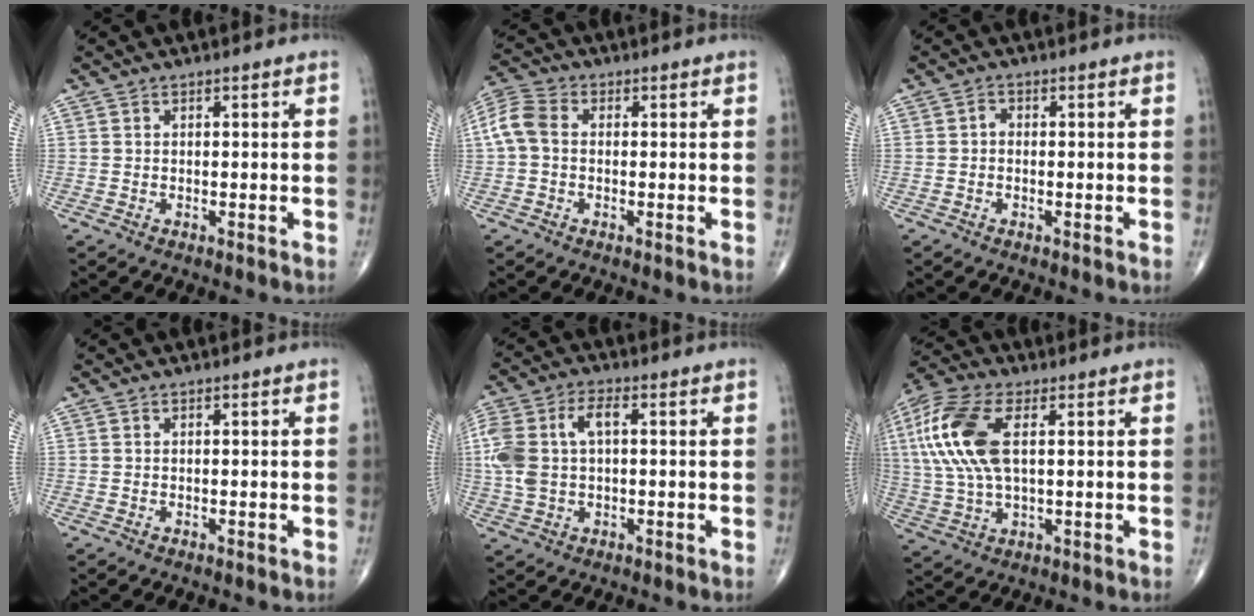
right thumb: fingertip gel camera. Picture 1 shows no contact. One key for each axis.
{"total": 6.4, "fx": 0.0, "fy": 4.6, "fz": 4.5, "tx": -0.102, "ty": 0.020, "tz": -0.009}
{"total": 1.0, "fx": -0.2, "fy": 0.8, "fz": 0.6, "tx": -0.004, "ty": 0.002, "tz": -0.008}
{"total": 0.0}
{"total": 10.8, "fx": 1.1, "fy": 6.1, "fz": 8.8, "tx": -0.206, "ty": 0.025, "tz": 0.025}
{"total": 16.4, "fx": 3.7, "fy": 7.8, "fz": 13.9, "tx": -0.327, "ty": 0.007, "tz": 0.069}